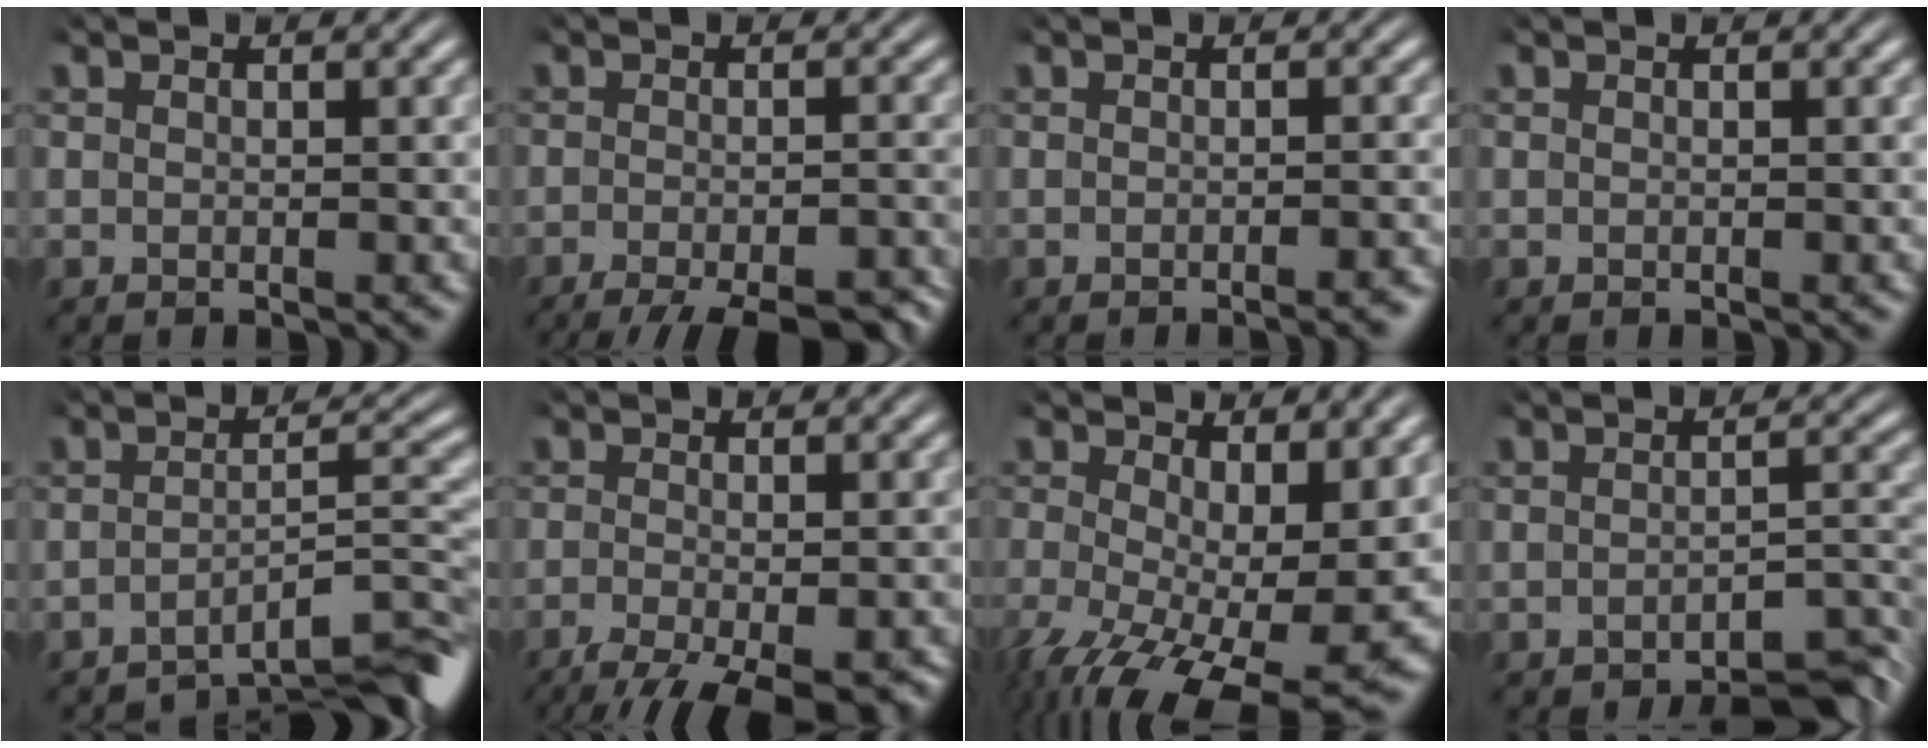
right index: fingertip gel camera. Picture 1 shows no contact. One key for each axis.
{"total": 10.1, "fx": -7.6, "fy": 3.9, "fz": 5.4, "tx": -0.066, "ty": -0.035, "tz": -0.100}
{"total": 1.7, "fx": -1.4, "fy": 0.1, "fz": 0.9, "tx": -0.006, "ty": 0.004, "tz": -0.026}
{"total": 0.0}
{"total": 8.2, "fx": -5.9, "fy": 1.8, "fz": 5.4, "tx": -0.057, "ty": -0.025, "tz": -0.078}
{"total": 10.6, "fx": -6.6, "fy": 4.9, "fz": 6.7, "tx": -0.110, "ty": -0.057, "tz": -0.072}
{"total": 9.3, "fx": -4.7, "fy": 4.3, "fz": 6.8, "tx": -0.128, "ty": -0.075, "tz": -0.037}
{"total": 5.8, "fx": -4.7, "fy": 1.3, "fz": 3.1, "tx": -0.028, "ty": -0.010, "tz": -0.071}